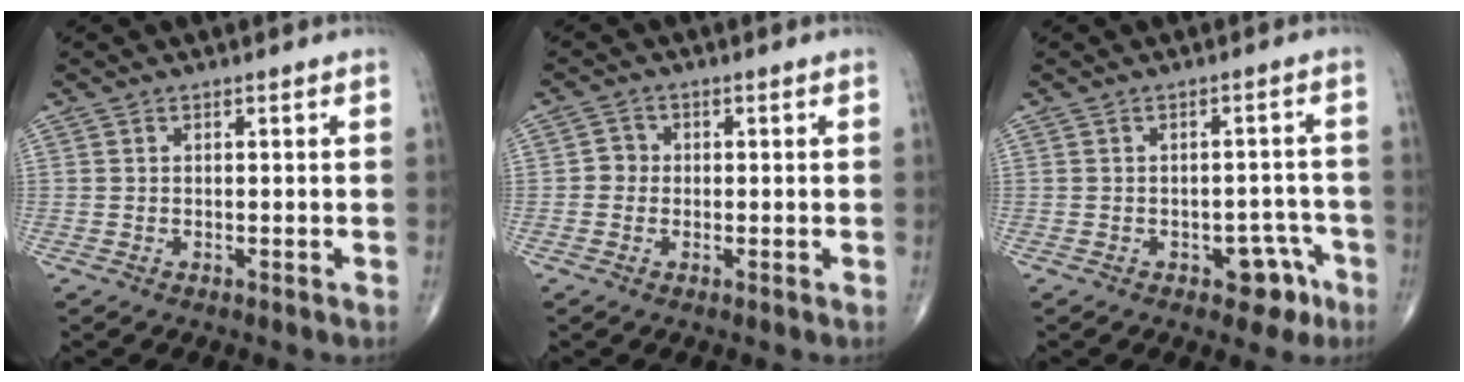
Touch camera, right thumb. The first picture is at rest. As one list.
[{"total": 2.3, "force": [-0.3, 2.1, 0.7], "torque": [0.004, 0.008, -0.011]}, {"total": 5.3, "force": [-2.8, 3.2, 3.1], "torque": [-0.011, 0.028, -0.032]}]